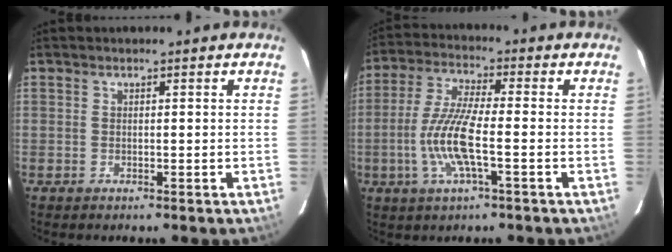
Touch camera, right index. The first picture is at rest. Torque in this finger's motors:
{"motor_torque": [1.77, -0.32, 0.85, 0.10]}